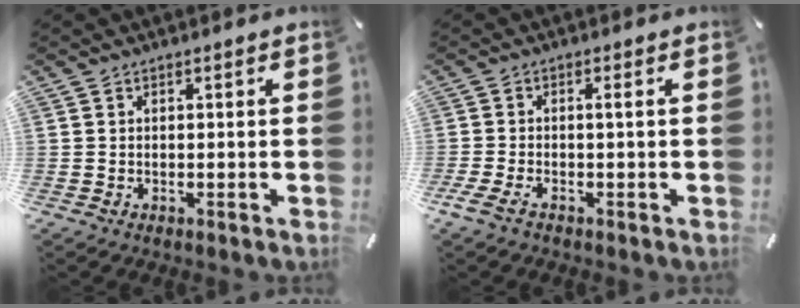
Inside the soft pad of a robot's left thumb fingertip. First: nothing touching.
{"total": 2.9, "force": [-0.9, 0.7, 2.7], "torque": [-0.053, -0.002, -0.018]}